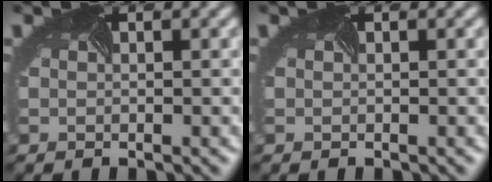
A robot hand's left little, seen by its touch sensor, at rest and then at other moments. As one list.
[{"total": 0.0}]